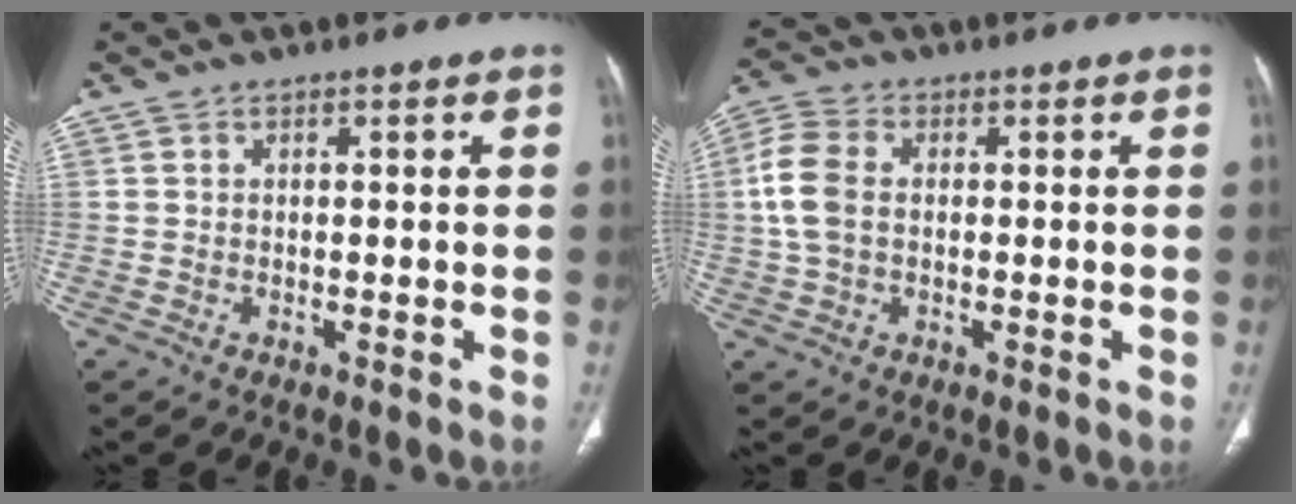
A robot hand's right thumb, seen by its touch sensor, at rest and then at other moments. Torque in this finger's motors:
{"motor_torque": [0.03, 0.12, 0.10, -0.01, 0.08]}